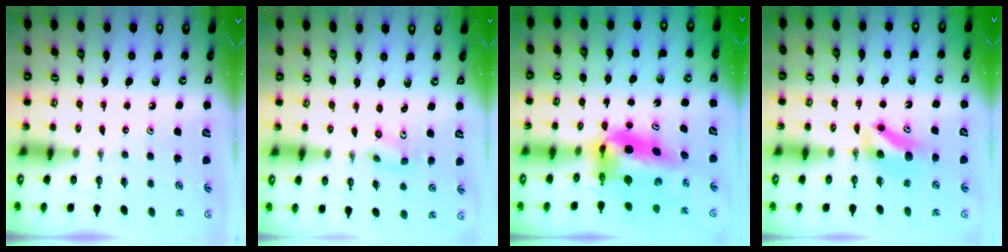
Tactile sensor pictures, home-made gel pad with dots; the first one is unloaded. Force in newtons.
{"total": 2.5, "press": 2.2, "slide": 1.2}
{"total": 9.3, "press": 8.3, "slide": 4.1}
{"total": 7.0, "press": 6.9, "slide": 0.8}